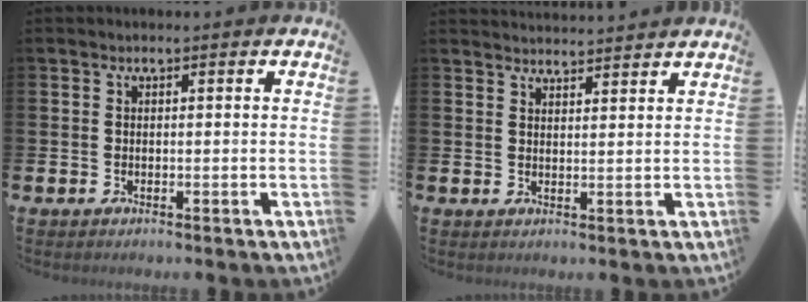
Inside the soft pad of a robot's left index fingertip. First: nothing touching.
{"total": 2.9, "force": [2.9, -0.1, -0.1], "torque": [0.002, -0.019, 0.052]}